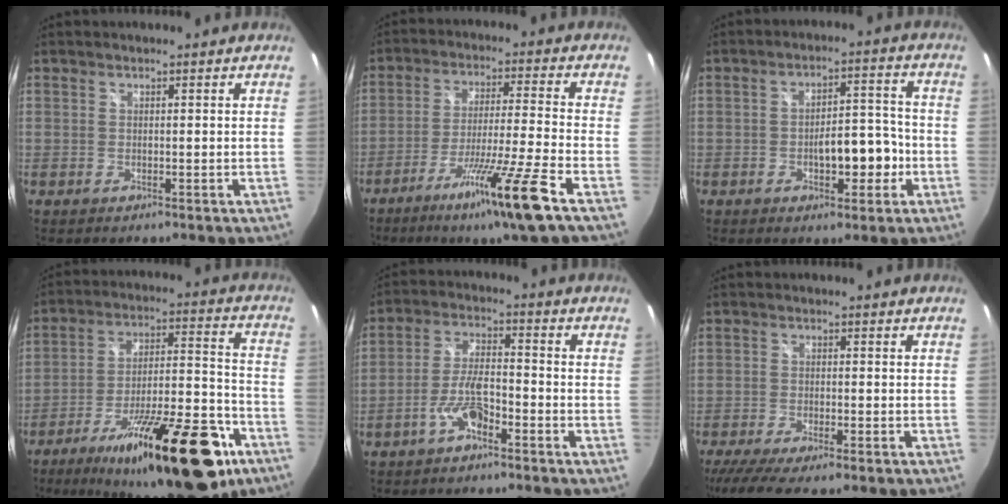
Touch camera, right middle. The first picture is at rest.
{"total": 13.5, "force": [-8.2, -2.1, 10.5], "torque": [-0.199, -0.032, -0.140]}
{"total": 7.4, "force": [-2.4, 3.3, 6.1], "torque": [-0.097, 0.011, -0.025]}
{"total": 27.5, "force": [-16.3, 8.5, 20.4], "torque": [-0.316, -0.014, -0.243]}
{"total": 6.1, "force": [-3.8, 1.8, 4.3], "torque": [-0.097, 0.011, -0.070]}
{"total": 8.6, "force": [-7.0, 0.4, 5.0], "torque": [-0.113, -0.036, -0.117]}